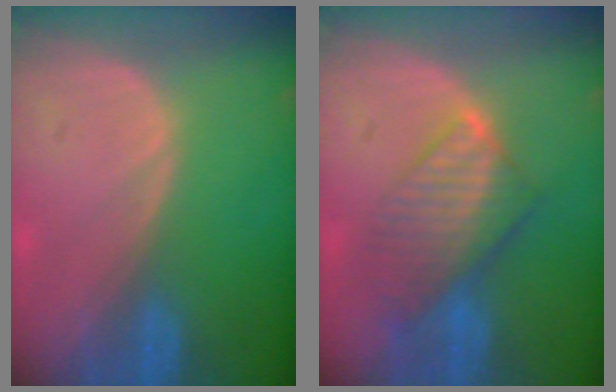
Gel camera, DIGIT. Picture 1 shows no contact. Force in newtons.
{"total": 8.3, "press": 7.1, "slide": 4.1}